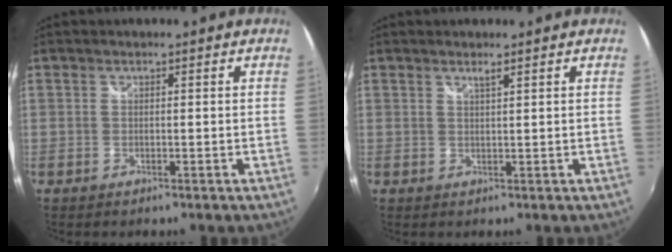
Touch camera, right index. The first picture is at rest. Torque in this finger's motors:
{"motor_torque": [-0.02, 0.02, 0.01, 0.02]}